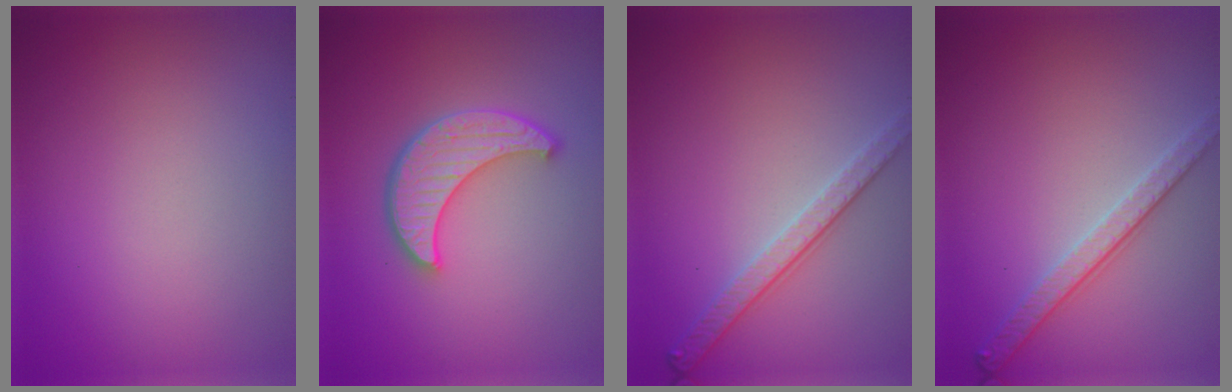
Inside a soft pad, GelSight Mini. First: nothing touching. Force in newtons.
{"total": 4.9, "press": 3.9, "slide": 2.9}
{"total": 2.8, "press": 2.6, "slide": 1.0}
{"total": 2.8, "press": 2.6, "slide": 1.0}